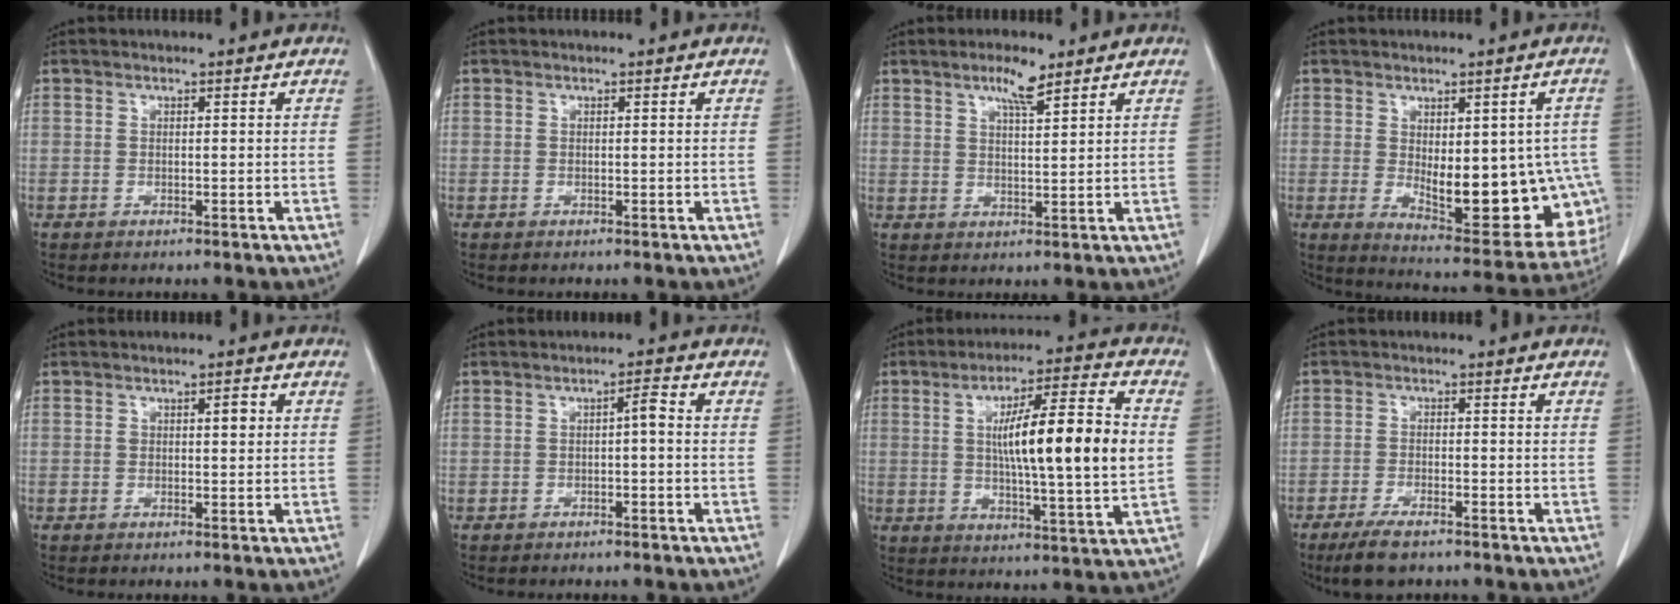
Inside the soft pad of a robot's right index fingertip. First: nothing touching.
{"total": 0.0}
{"total": 4.4, "force": [3.1, 0.6, 3.0], "torque": [-0.055, 0.001, 0.053]}
{"total": 17.2, "force": [-2.7, 7.6, 15.2], "torque": [-0.143, 0.000, -0.009]}
{"total": 2.1, "force": [0.6, 0.8, 1.8], "torque": [-0.030, 0.004, 0.012]}
{"total": 1.9, "force": [-0.2, 0.2, 1.9], "torque": [-0.029, 0.006, -0.004]}
{"total": 16.7, "force": [1.5, 1.2, 16.6], "torque": [-0.268, 0.006, 0.018]}
{"total": 5.6, "force": [-4.2, 1.3, 3.5], "torque": [-0.068, -0.010, -0.073]}